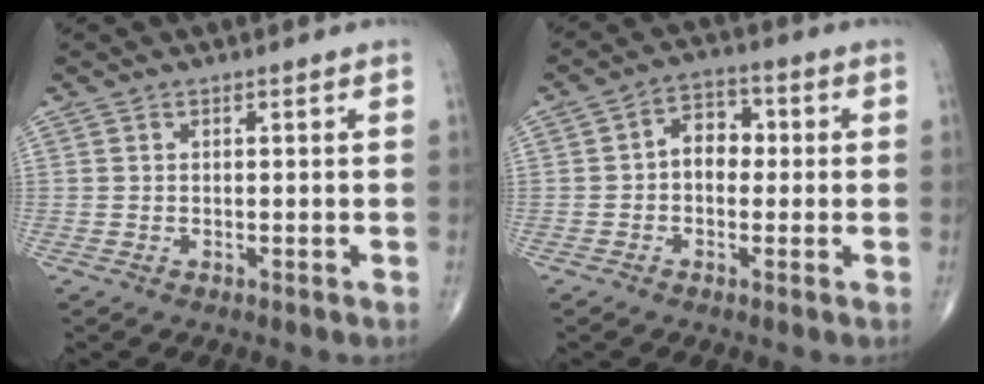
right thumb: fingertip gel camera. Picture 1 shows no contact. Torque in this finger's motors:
{"motor_torque": [-0.18, 0.28, 0.28, 0.20, 0.00]}